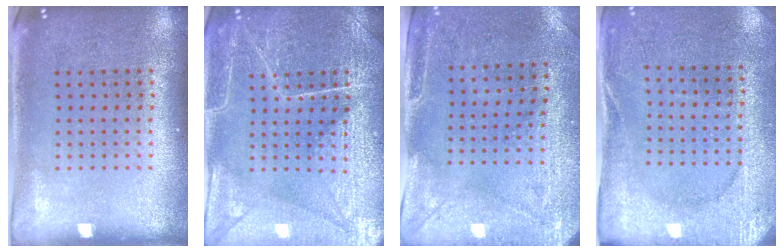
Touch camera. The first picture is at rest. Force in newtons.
{"total": 4.0, "press": 4.0, "slide": 0.3}
{"total": 3.1, "press": 2.5, "slide": 1.8}
{"total": 2.6, "press": 2.6, "slide": 0.4}